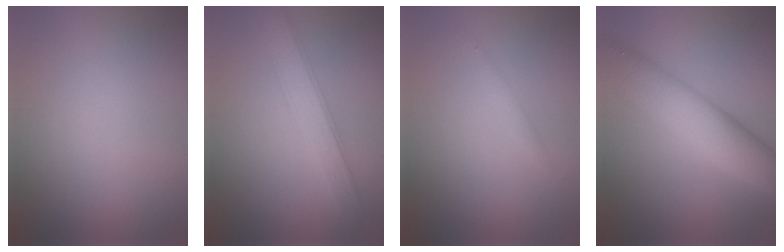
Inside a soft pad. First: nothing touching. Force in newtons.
{"total": 3.5, "press": 3.5, "slide": 0.1}
{"total": 0.9, "press": 0.9, "slide": 0.1}
{"total": 7.7, "press": 7.7, "slide": 0.0}